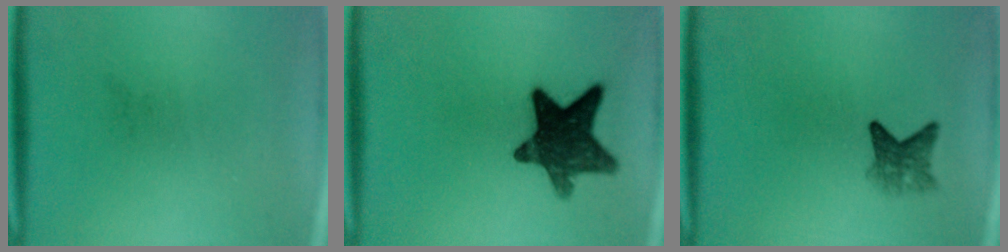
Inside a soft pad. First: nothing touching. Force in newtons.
{"total": 13.0}
{"total": 3.0}